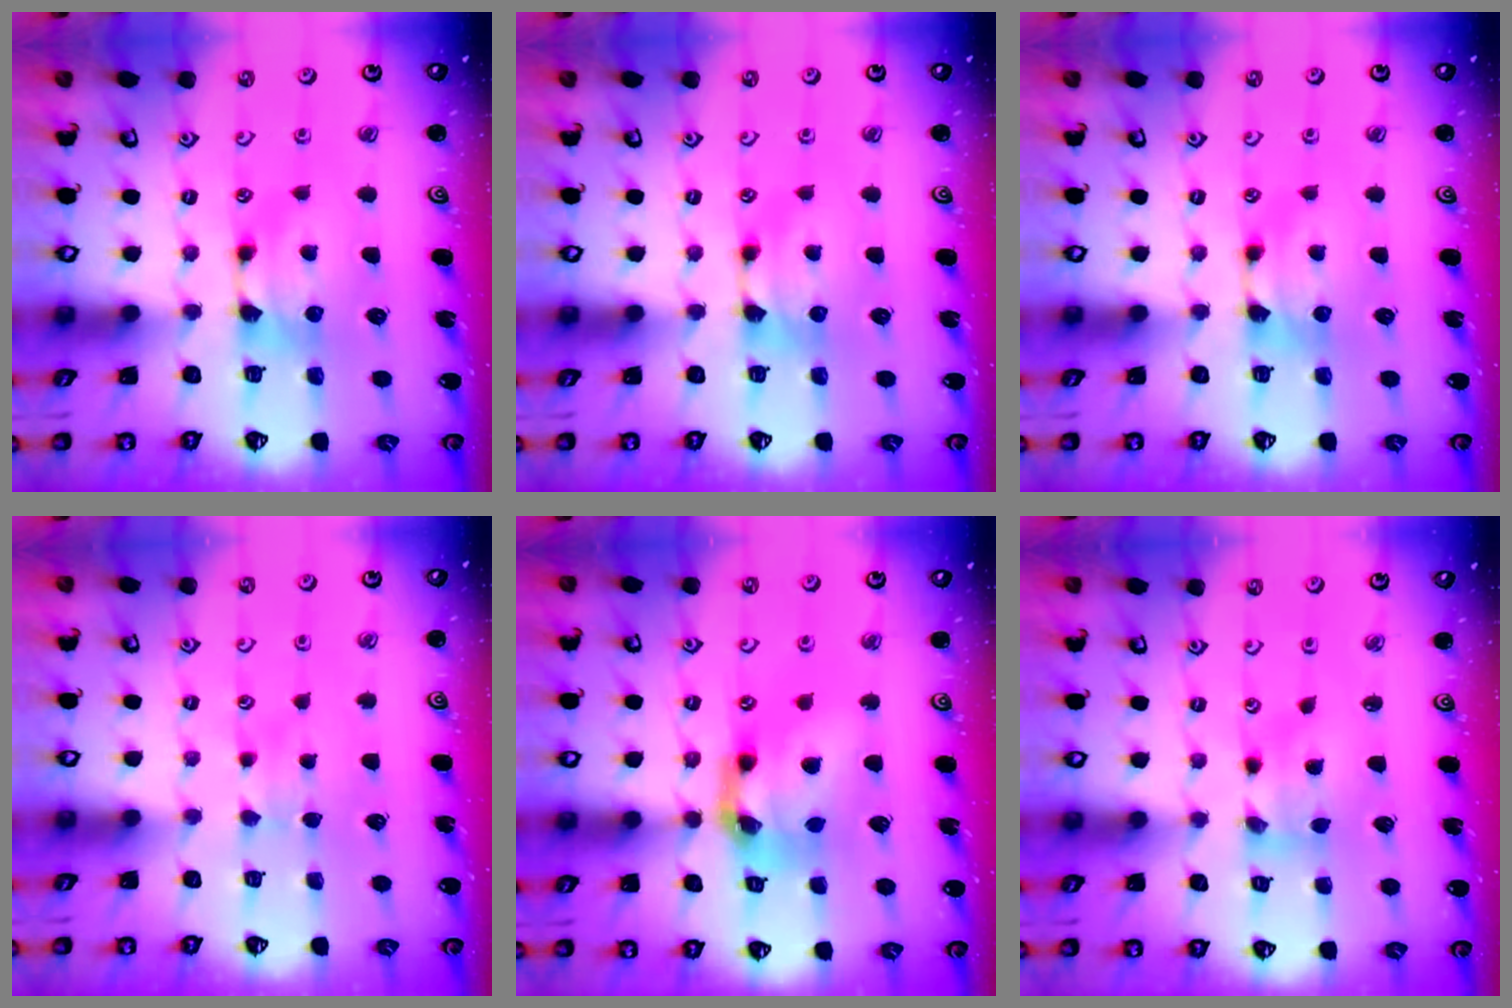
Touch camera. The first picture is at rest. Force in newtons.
{"total": 0.0}
{"total": 0.0}
{"total": 2.5, "press": 2.5, "slide": 0.5}
{"total": 8.2, "press": 7.9, "slide": 2.3}
{"total": 1.8, "press": 1.3, "slide": 1.3}